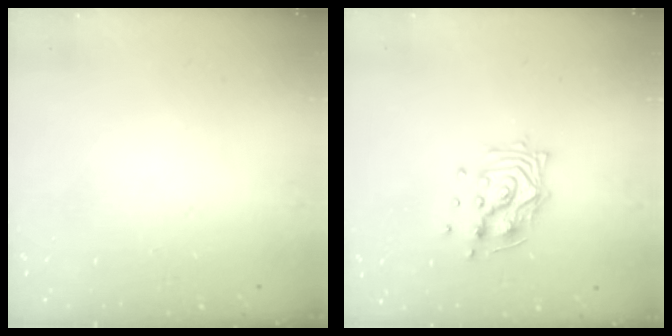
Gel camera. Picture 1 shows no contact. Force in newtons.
{"total": 11.7, "press": 11.7, "slide": 0.6}